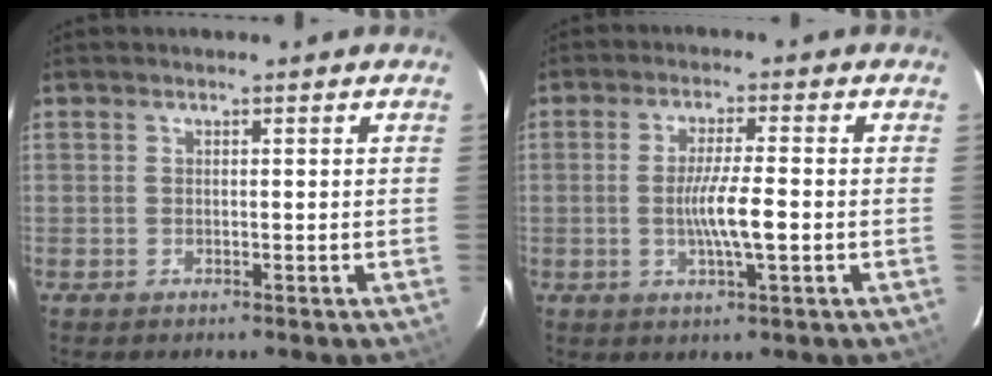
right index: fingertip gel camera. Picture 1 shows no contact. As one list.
[{"total": 4.7, "force": [-0.9, 0.0, 4.6], "torque": [-0.084, -0.006, -0.015]}]